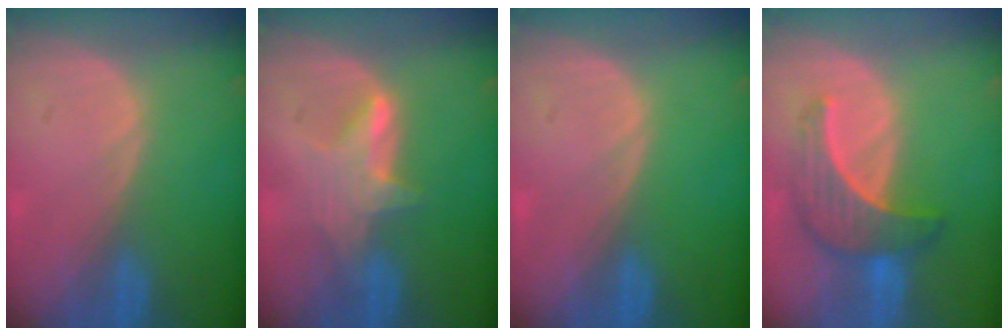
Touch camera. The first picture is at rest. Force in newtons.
{"total": 4.3, "press": 4.3, "slide": 0.4}
{"total": 0.0}
{"total": 6.9, "press": 6.8, "slide": 1.0}